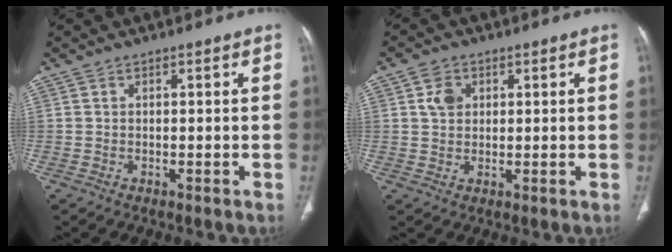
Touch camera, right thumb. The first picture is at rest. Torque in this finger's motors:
{"motor_torque": [0.76, 0.71, 0.60, 0.42, 0.06]}